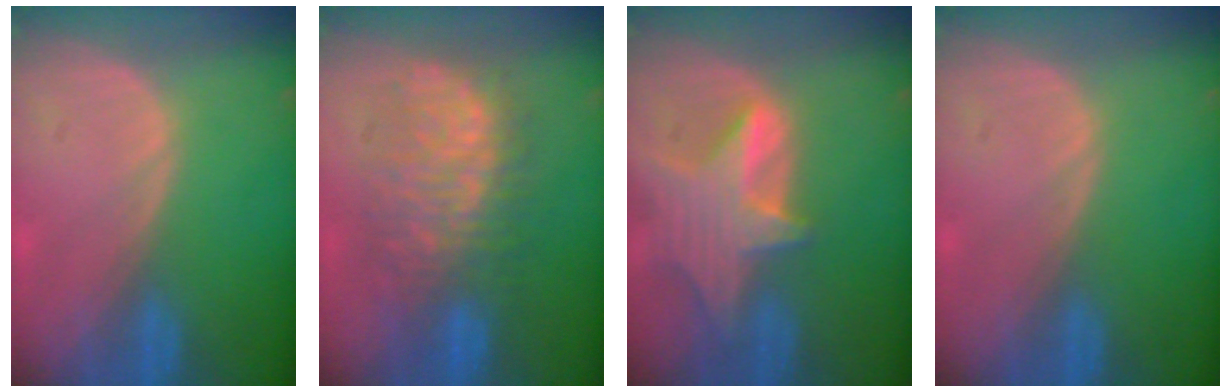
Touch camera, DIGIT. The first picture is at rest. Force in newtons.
{"total": 10.1, "press": 10.0, "slide": 1.1}
{"total": 7.9, "press": 7.2, "slide": 3.2}
{"total": 0.0}